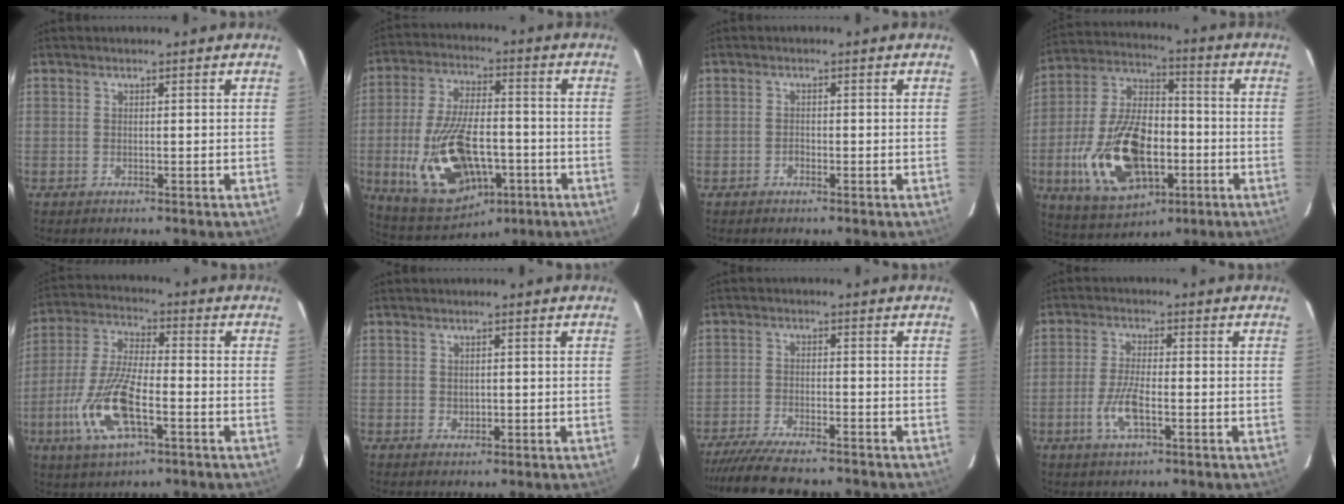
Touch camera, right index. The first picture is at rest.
{"total": 19.6, "force": [-5.9, 10.2, 15.7], "torque": [-0.323, -0.010, -0.081]}
{"total": 0.9, "force": [-0.7, 0.5, 0.1], "torque": [-0.002, 0.005, -0.013]}
{"total": 20.9, "force": [-5.9, 11.5, 16.4], "torque": [-0.350, 0.002, -0.089]}
{"total": 15.6, "force": [-5.7, 5.7, 13.3], "torque": [-0.291, -0.010, -0.110]}
{"total": 1.2, "force": [0.0, 1.1, 0.6], "torque": [-0.007, 0.003, 0.001]}
{"total": 14.2, "force": [-12.4, 2.6, 6.3], "torque": [-0.135, -0.026, -0.198]}
{"total": 6.2, "force": [-2.5, 1.7, 5.5], "torque": [-0.119, -0.002, -0.049]}